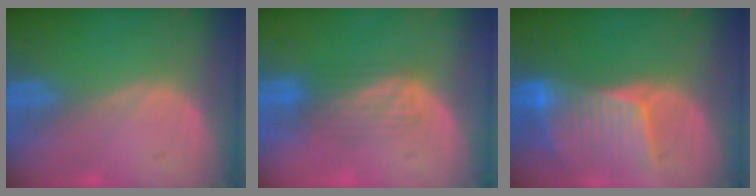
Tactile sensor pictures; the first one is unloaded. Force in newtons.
{"total": 4.1, "press": 4.1, "slide": 0.1}
{"total": 8.4, "press": 7.6, "slide": 3.4}